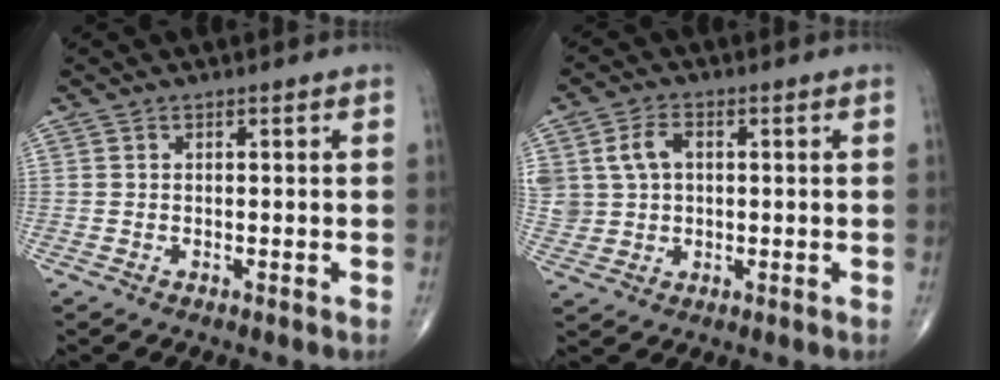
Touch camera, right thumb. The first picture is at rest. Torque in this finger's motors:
{"motor_torque": [0.13, 0.12, 0.42, 0.37, 0.04]}